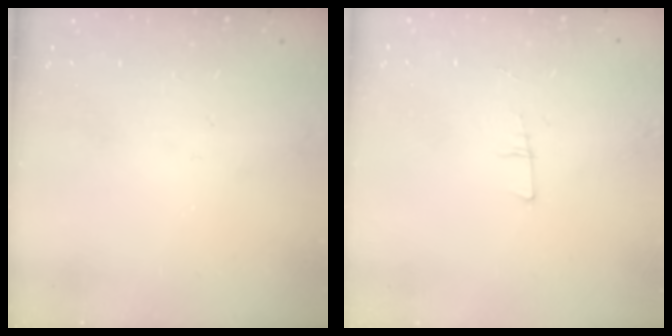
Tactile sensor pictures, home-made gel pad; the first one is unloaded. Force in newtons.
{"total": 5.6, "press": 4.7, "slide": 2.9}